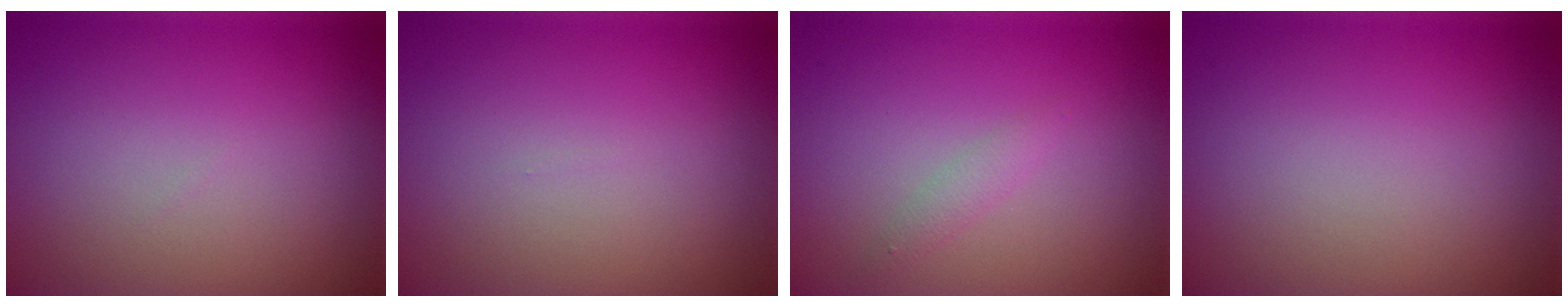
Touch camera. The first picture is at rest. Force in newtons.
{"total": 0.0}
{"total": 1.0, "press": 1.0, "slide": 0.0}
{"total": 0.0}